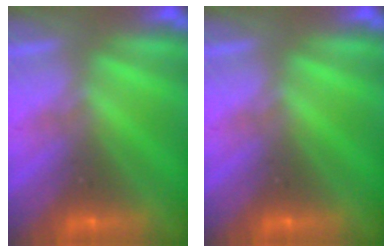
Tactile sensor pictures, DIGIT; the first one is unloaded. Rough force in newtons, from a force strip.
{"total": 0.0}